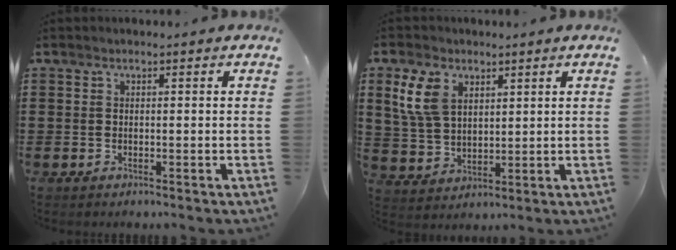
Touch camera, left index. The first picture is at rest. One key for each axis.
{"total": 7.3, "fx": 3.6, "fy": 4.7, "fz": 4.3, "tx": -0.107, "ty": 0.014, "tz": 0.068}